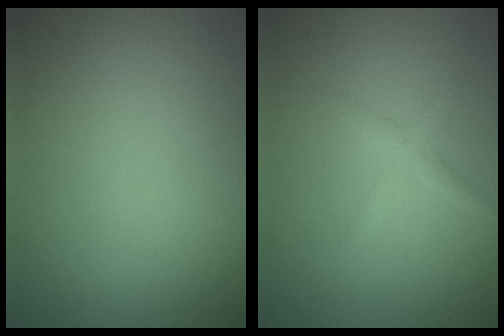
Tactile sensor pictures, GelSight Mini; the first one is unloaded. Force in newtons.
{"total": 1.3, "press": 1.3, "slide": 0.1}